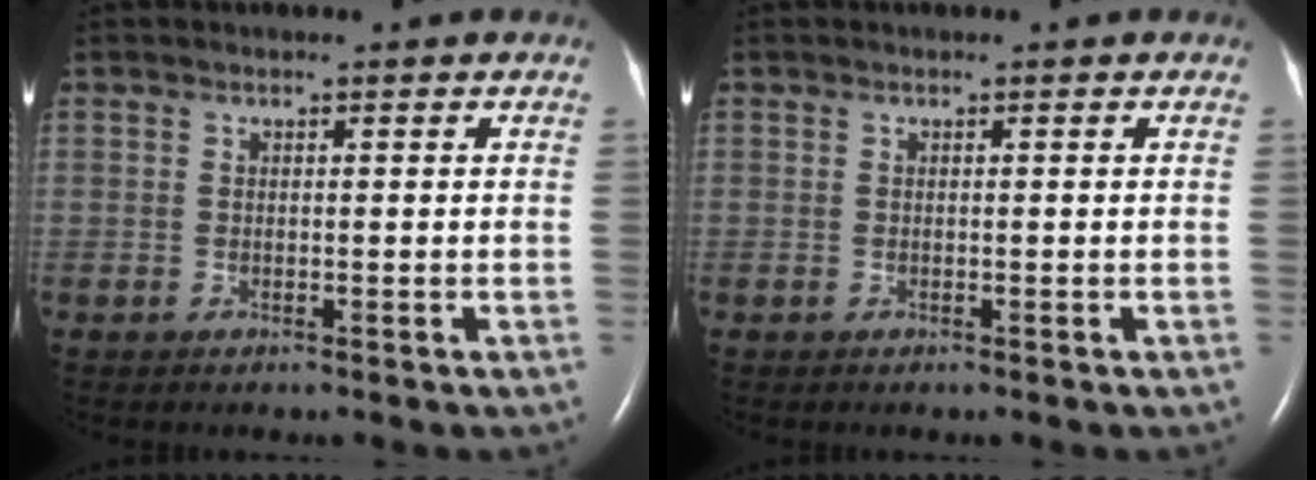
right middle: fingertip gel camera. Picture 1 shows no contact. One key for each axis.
{"total": 0.0}